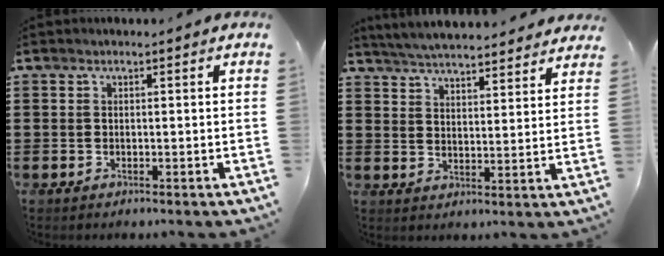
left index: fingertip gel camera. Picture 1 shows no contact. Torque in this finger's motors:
{"motor_torque": [2.14, 0.00, 0.13, -0.10]}